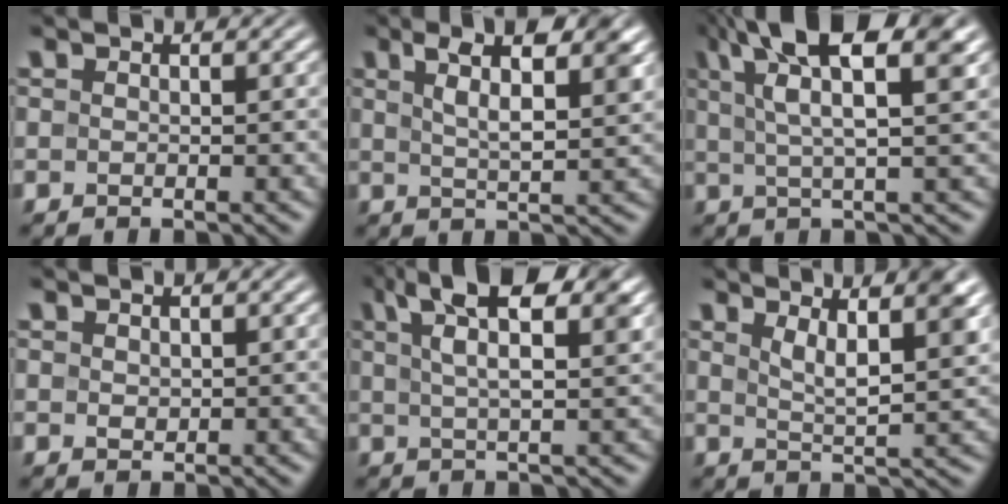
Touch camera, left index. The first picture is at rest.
{"total": 7.3, "force": [3.6, 2.3, 5.9], "torque": [-0.083, 0.016, 0.053]}
{"total": 10.8, "force": [5.3, 3.2, 8.8], "torque": [-0.133, 0.028, 0.074]}
{"total": 0.8, "force": [0.4, 0.6, 0.4], "torque": [-0.008, -0.003, 0.010]}
{"total": 8.5, "force": [4.4, 2.7, 6.8], "torque": [-0.103, 0.022, 0.068]}
{"total": 5.6, "force": [2.8, 1.7, 4.5], "torque": [-0.059, 0.006, 0.040]}